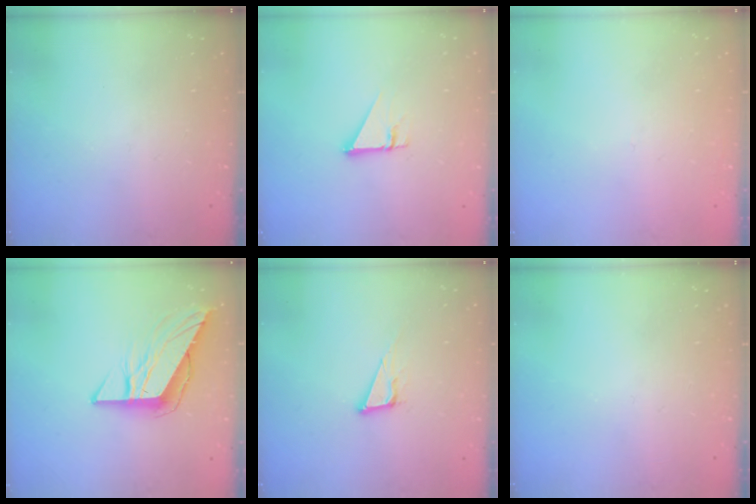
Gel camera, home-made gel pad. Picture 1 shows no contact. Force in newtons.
{"total": 2.7, "press": 2.7, "slide": 0.2}
{"total": 2.6, "press": 2.6, "slide": 0.2}
{"total": 9.3, "press": 9.3, "slide": 0.5}
{"total": 7.2, "press": 6.8, "slide": 2.6}
{"total": 0.0}